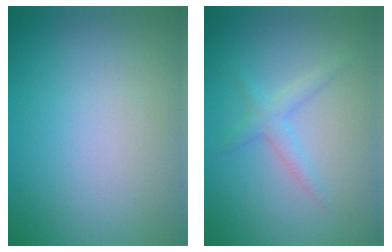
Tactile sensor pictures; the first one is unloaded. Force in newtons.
{"total": 1.8, "press": 1.8, "slide": 0.1}